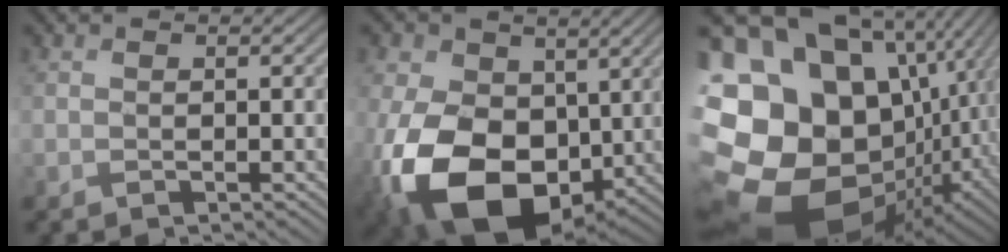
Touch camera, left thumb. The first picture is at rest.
{"total": 16.8, "force": [-1.7, 11.8, 11.8], "torque": [-0.280, -0.031, -0.029]}
{"total": 21.7, "force": [-3.3, 17.2, 12.9], "torque": [-0.291, -0.040, -0.030]}